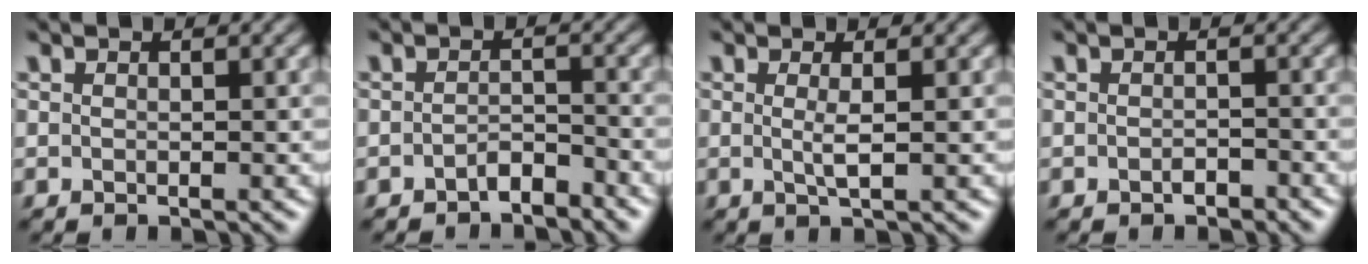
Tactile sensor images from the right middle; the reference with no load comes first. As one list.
[{"total": 1.8, "force": [-1.5, 0.6, 0.8], "torque": [-0.014, 0.007, -0.028]}, {"total": 1.6, "force": [0.1, 0.2, 1.6], "torque": [-0.033, -0.002, -0.001]}, {"total": 1.0, "force": [-0.6, 0.5, 0.5], "torque": [-0.008, 0.000, -0.011]}]